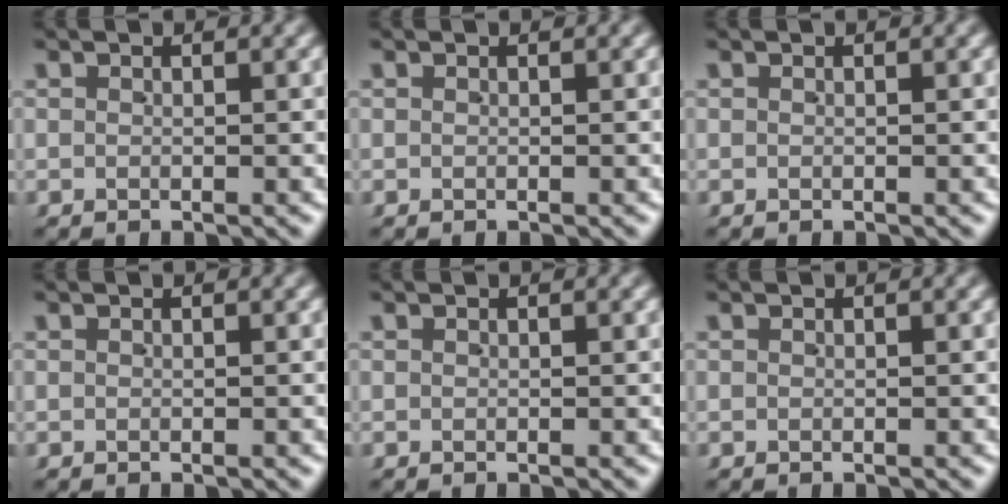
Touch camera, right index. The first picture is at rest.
{"total": 0.0}
{"total": 0.0}
{"total": 0.0}
{"total": 0.0}
{"total": 0.0}